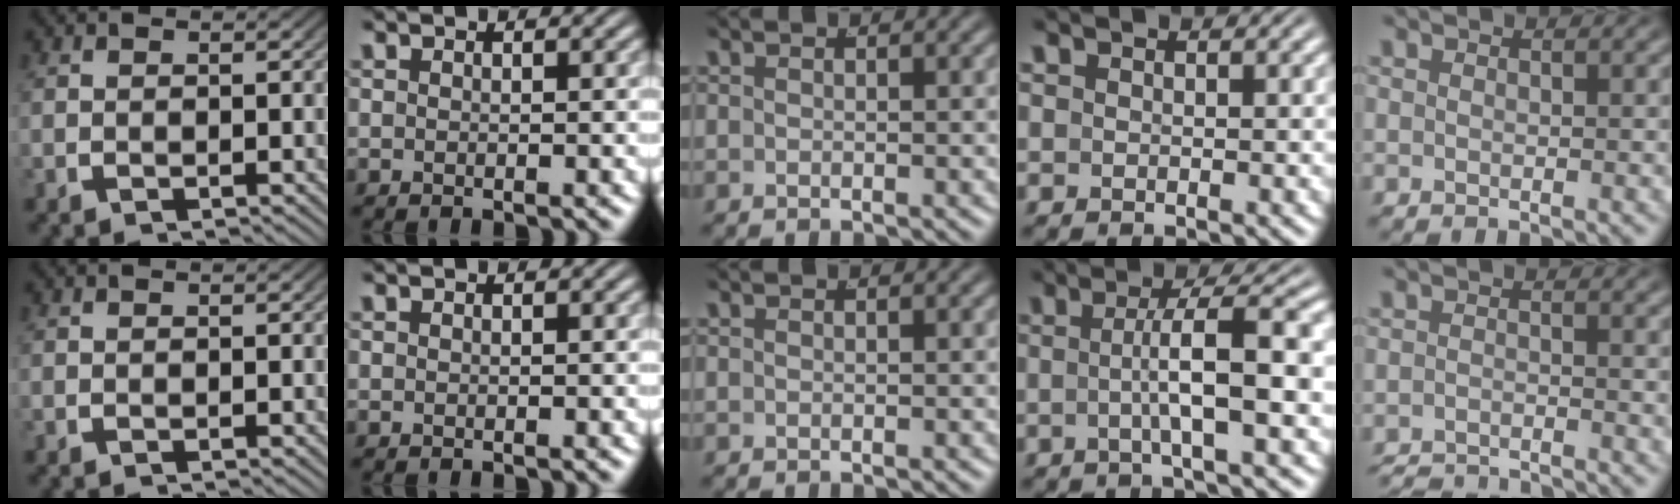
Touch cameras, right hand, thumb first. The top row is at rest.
{"ring": {"total": 4.9, "force": [-0.7, 0.0, 4.9], "torque": [-0.070, 0.005, -0.009]}, "little": {"total": 3.6, "force": [-3.6, 0.0, 0.1], "torque": [-0.001, -0.017, -0.055]}}